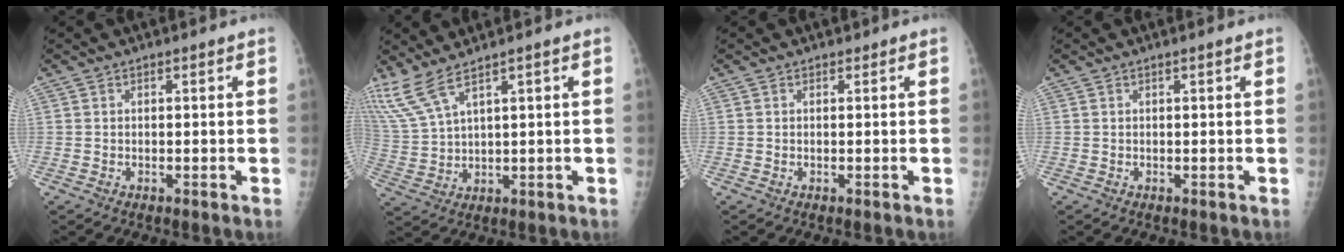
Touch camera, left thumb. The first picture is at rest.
{"total": 7.7, "force": [5.8, 1.7, 4.8], "torque": [-0.128, -0.013, 0.141]}
{"total": 0.0}
{"total": 0.0}